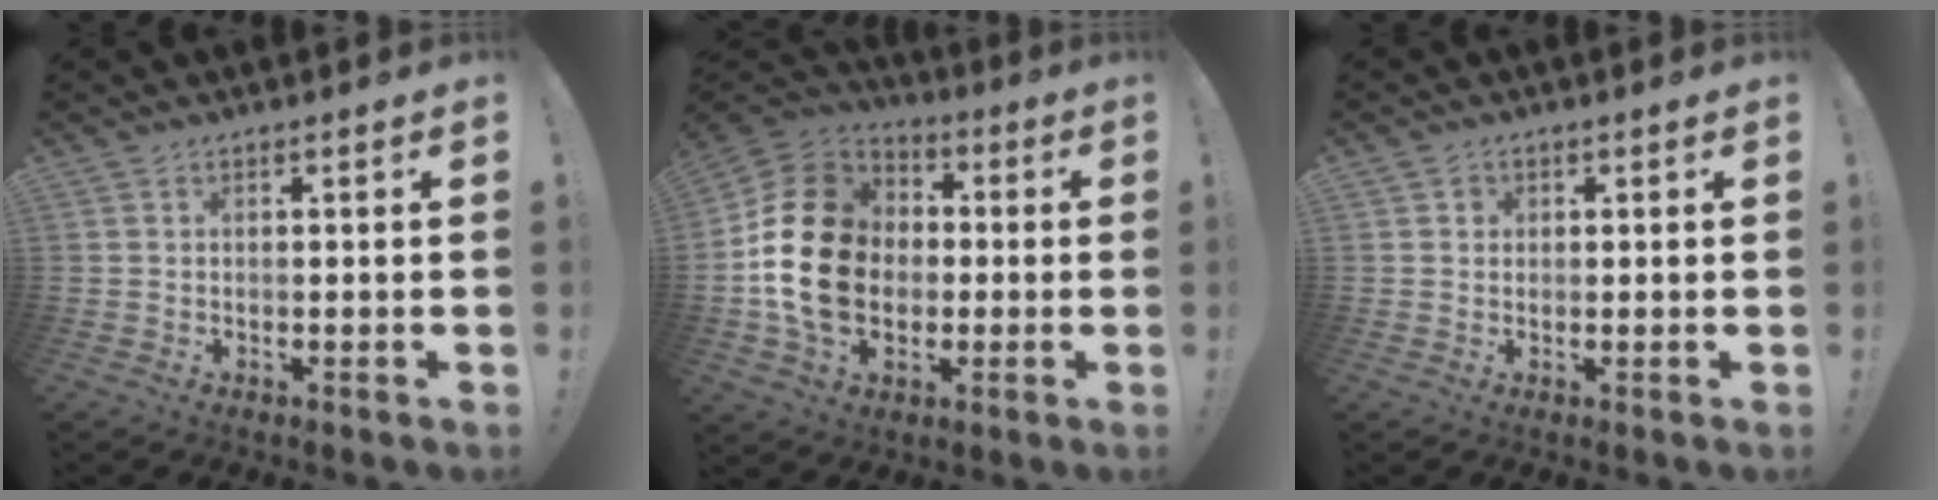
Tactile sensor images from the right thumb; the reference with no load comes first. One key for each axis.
{"total": 21.2, "fx": -1.0, "fy": 16.6, "fz": 13.2, "tx": -0.230, "ty": 0.023, "tz": -0.006}
{"total": 1.4, "fx": 0.2, "fy": 1.4, "fz": -0.1, "tx": 0.003, "ty": 0.000, "tz": 0.003}